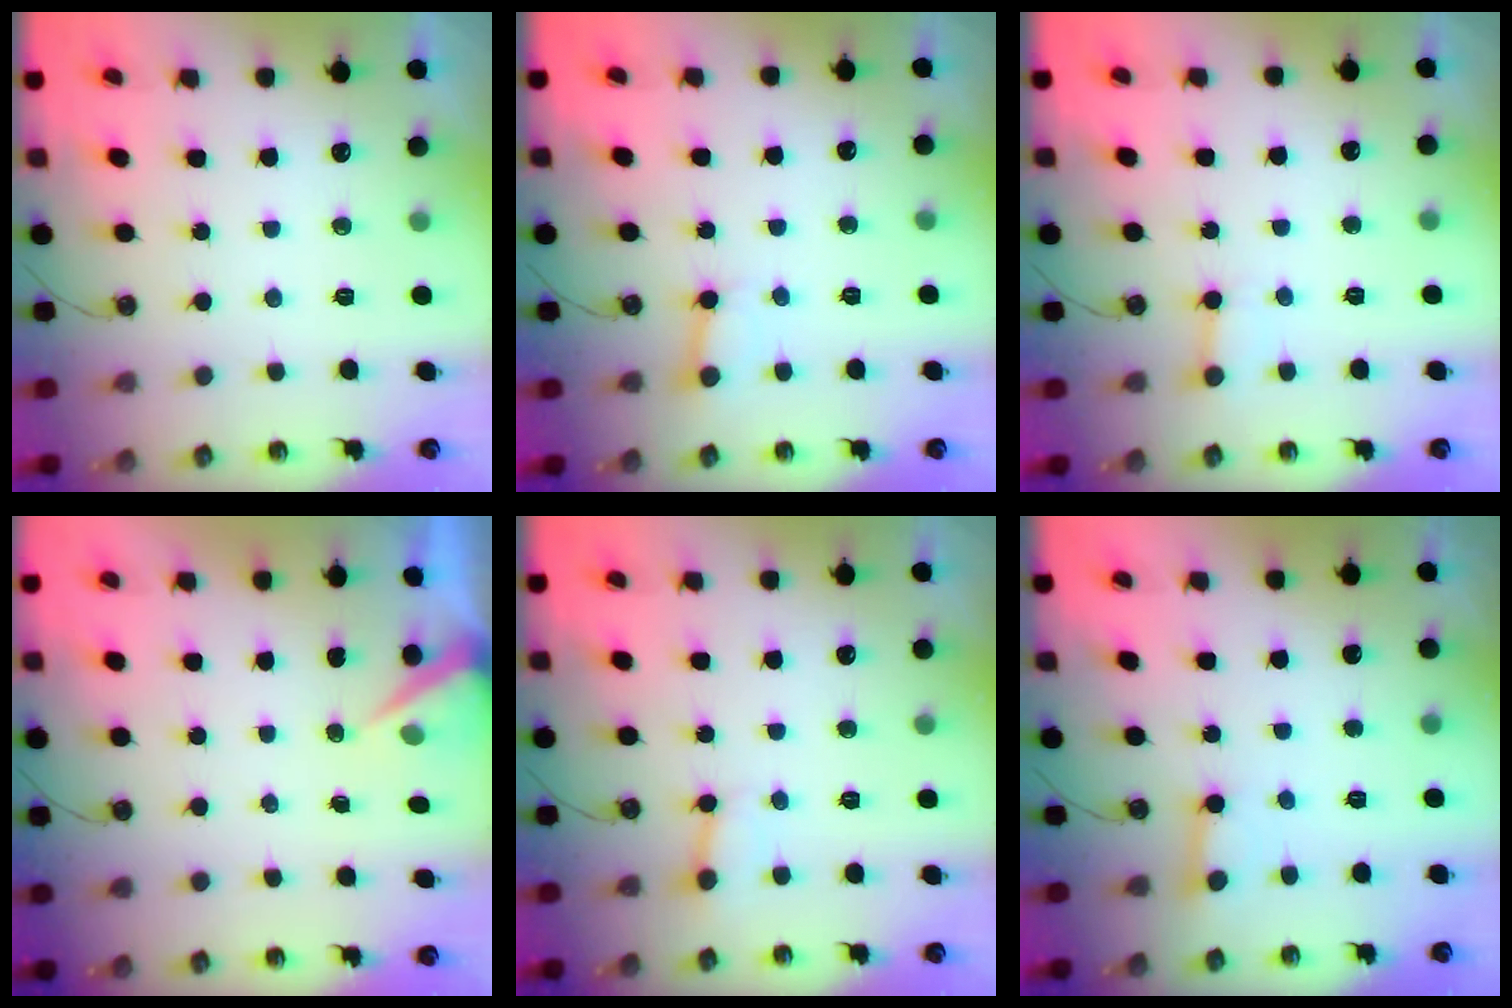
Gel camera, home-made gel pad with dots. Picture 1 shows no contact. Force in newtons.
{"total": 2.7, "press": 2.7, "slide": 0.3}
{"total": 2.9, "press": 2.9, "slide": 0.3}
{"total": 4.2, "press": 4.2, "slide": 0.4}
{"total": 3.0, "press": 2.9, "slide": 0.4}
{"total": 2.6, "press": 2.5, "slide": 0.3}